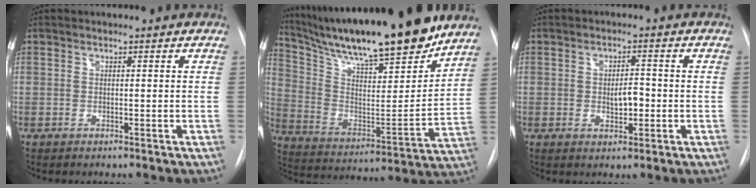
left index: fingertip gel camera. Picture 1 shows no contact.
{"total": 25.6, "force": [21.6, 3.4, 13.3], "torque": [-0.242, -0.022, 0.340]}
{"total": 3.5, "force": [-0.5, 1.6, 3.1], "torque": [-0.045, 0.002, -0.004]}